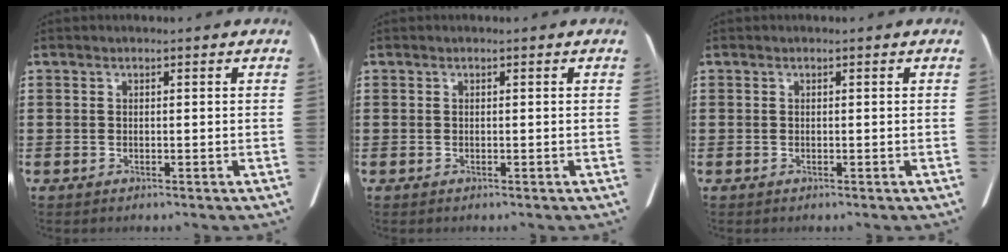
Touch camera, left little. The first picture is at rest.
{"total": 0.0}
{"total": 0.0}